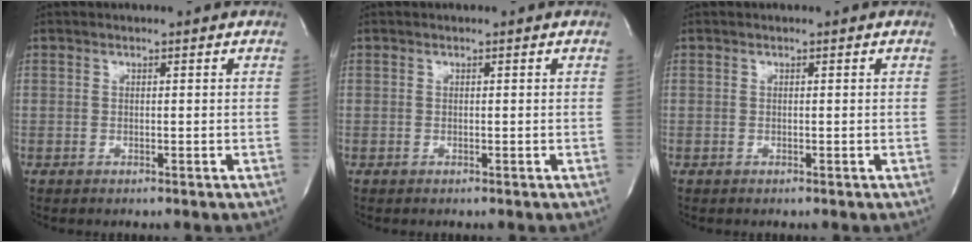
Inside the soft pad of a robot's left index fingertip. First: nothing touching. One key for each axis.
{"total": 0.0}
{"total": 0.0}